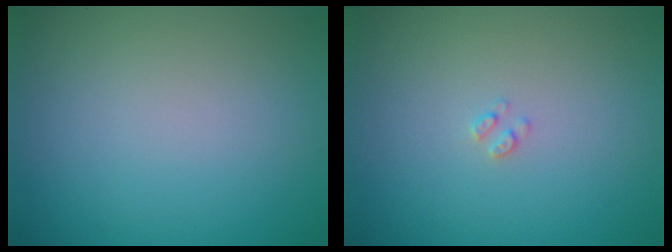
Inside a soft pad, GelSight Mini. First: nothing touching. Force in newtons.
{"total": 0.7, "press": 0.6, "slide": 0.1}